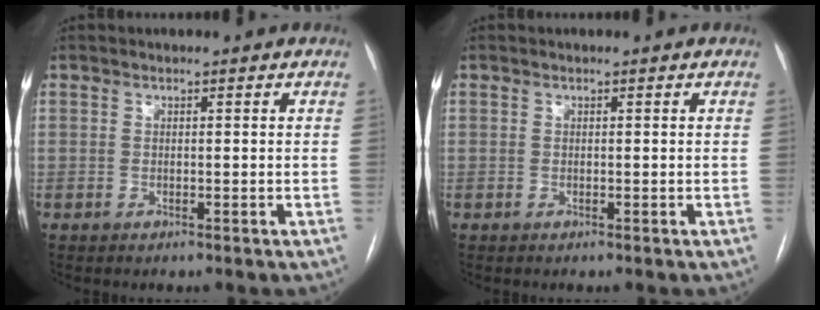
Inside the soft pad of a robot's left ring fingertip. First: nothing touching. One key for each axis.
{"total": 0.0}